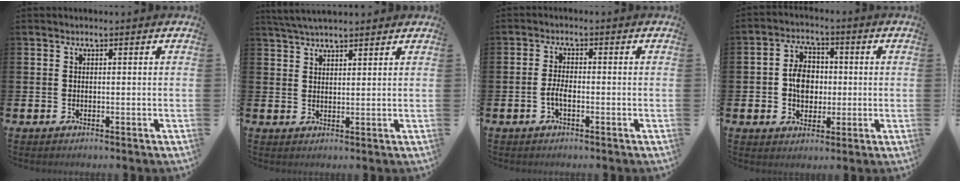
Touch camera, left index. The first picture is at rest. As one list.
[{"total": 3.7, "force": [3.5, 0.5, 1.0], "torque": [-0.025, -0.008, 0.064]}, {"total": 2.2, "force": [-0.9, 0.8, 1.8], "torque": [-0.028, 0.000, -0.019]}, {"total": 5.6, "force": [0.1, 4.5, 3.3], "torque": [-0.053, 0.008, -0.005]}]